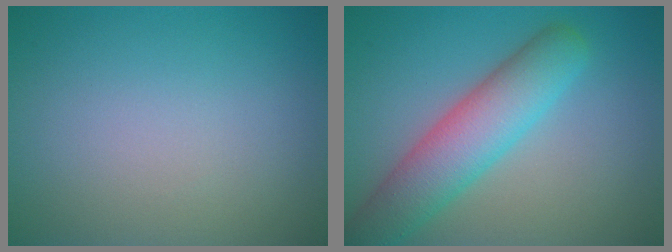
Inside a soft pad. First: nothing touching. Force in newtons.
{"total": 6.4, "press": 6.4, "slide": 0.4}